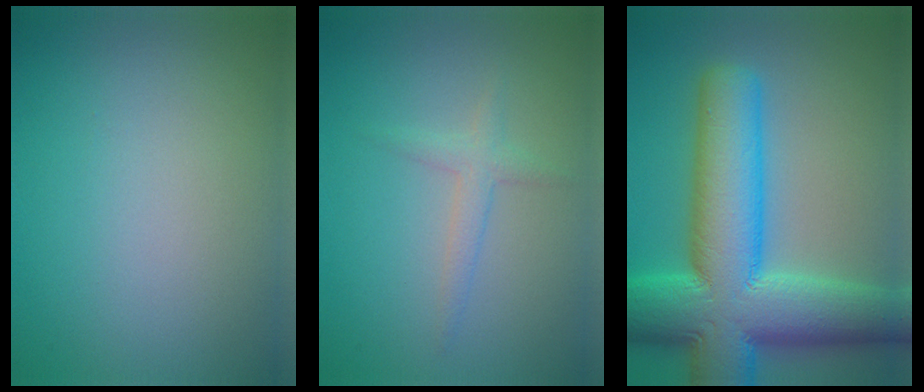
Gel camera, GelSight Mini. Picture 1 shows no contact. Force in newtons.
{"total": 1.7, "press": 1.7, "slide": 0.1}
{"total": 14.3, "press": 14.3, "slide": 0.4}